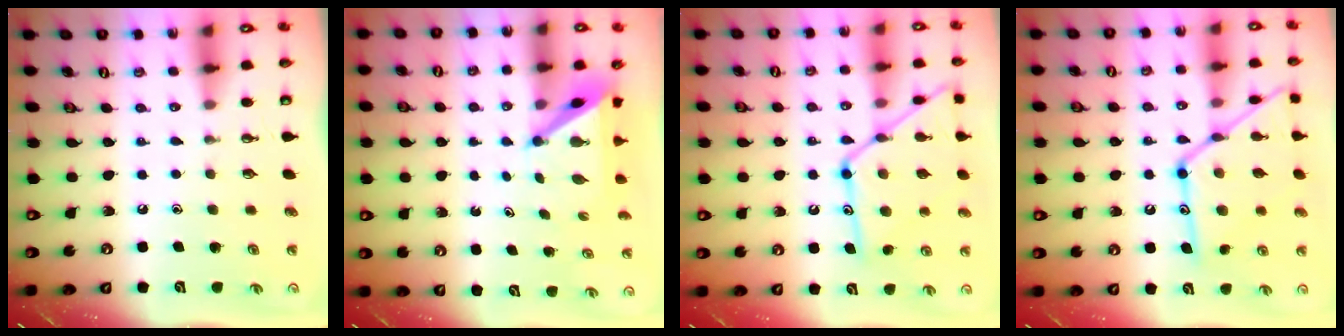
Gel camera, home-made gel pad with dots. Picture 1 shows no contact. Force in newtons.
{"total": 4.9, "press": 4.8, "slide": 0.5}
{"total": 17.8, "press": 17.7, "slide": 1.5}
{"total": 19.7, "press": 19.6, "slide": 1.3}